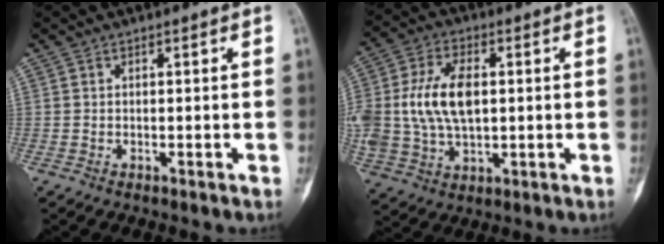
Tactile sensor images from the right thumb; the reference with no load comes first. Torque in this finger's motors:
{"motor_torque": [-0.48, 1.10, 1.51, 0.00, 0.19]}